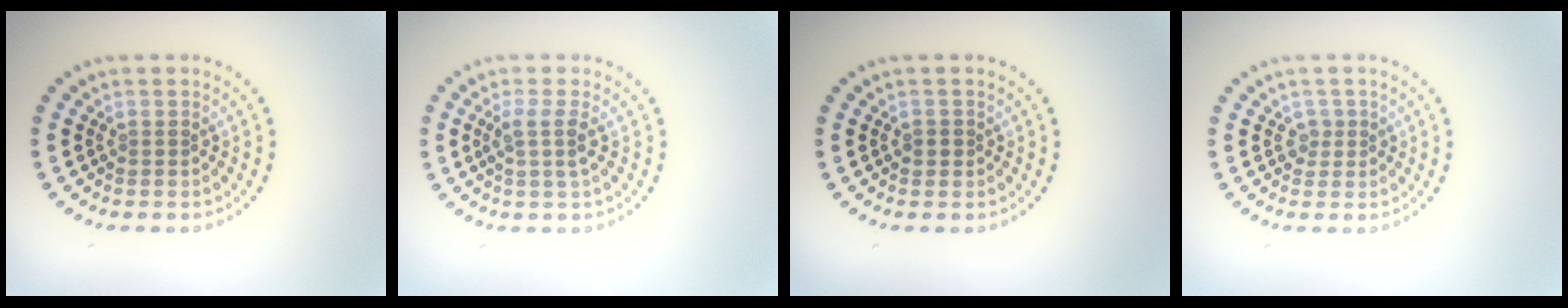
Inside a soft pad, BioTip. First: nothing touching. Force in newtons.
{"total": 1.9, "press": 1.5, "slide": 1.1}
{"total": 0.8, "press": 0.7, "slide": 0.1}
{"total": 1.1, "press": 0.8, "slide": 0.8}